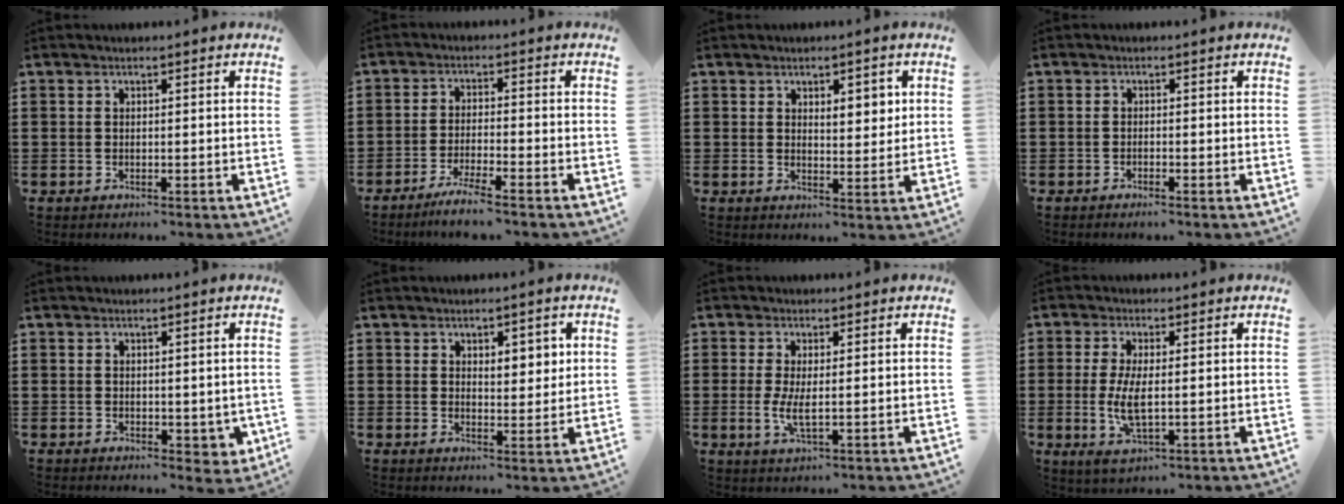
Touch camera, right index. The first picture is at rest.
{"total": 4.0, "force": [-3.4, -0.5, 2.0], "torque": [-0.040, -0.013, -0.065]}
{"total": 3.5, "force": [1.8, 1.7, 2.5], "torque": [-0.028, 0.000, 0.025]}
{"total": 0.8, "force": [-0.7, 0.0, 0.3], "torque": [-0.008, -0.002, -0.013]}
{"total": 2.0, "force": [0.9, 1.3, 1.1], "torque": [-0.017, 0.001, 0.016]}
{"total": 3.3, "force": [1.8, 1.8, 2.1], "torque": [-0.023, 0.000, 0.025]}
{"total": 3.8, "force": [0.1, 1.0, 3.6], "torque": [-0.076, -0.005, 0.000]}
{"total": 5.9, "force": [-0.4, 1.9, 5.6], "torque": [-0.120, -0.009, -0.011]}